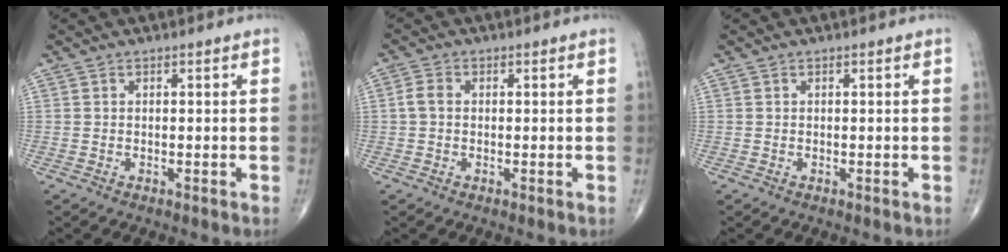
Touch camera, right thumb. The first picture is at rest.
{"total": 2.4, "force": [0.0, 1.8, 1.7], "torque": [-0.035, 0.006, -0.003]}
{"total": 0.0}